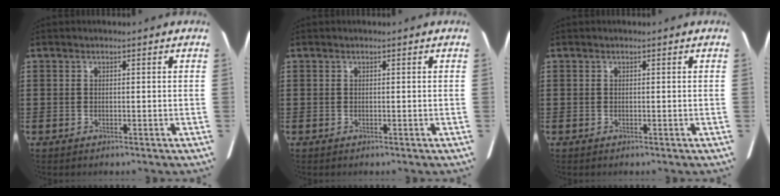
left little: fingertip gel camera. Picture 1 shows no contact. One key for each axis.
{"total": 0.0}
{"total": 0.0}